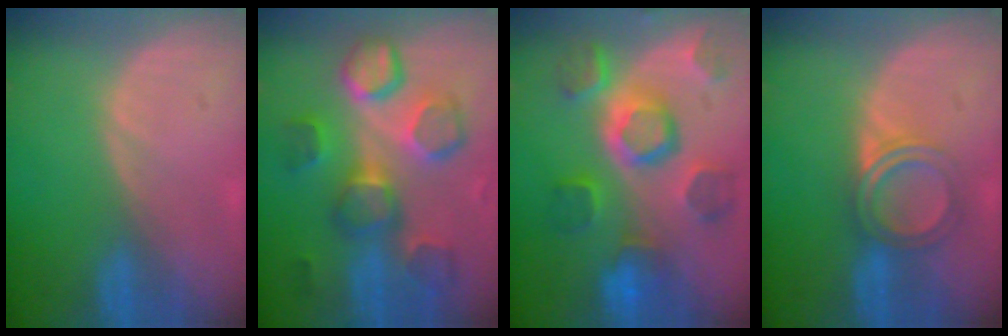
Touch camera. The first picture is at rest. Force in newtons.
{"total": 9.9, "press": 9.8, "slide": 1.6}
{"total": 11.3, "press": 10.0, "slide": 5.2}
{"total": 4.9, "press": 4.6, "slide": 1.4}